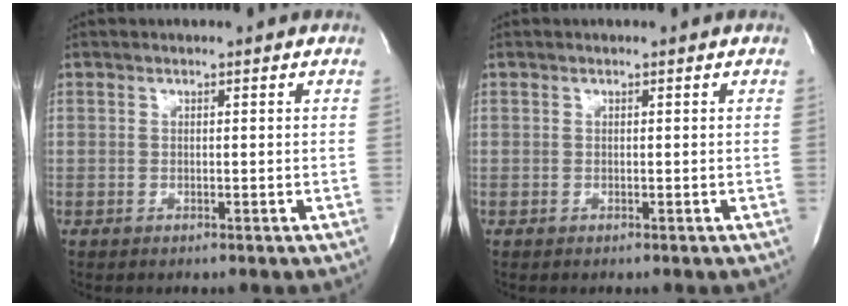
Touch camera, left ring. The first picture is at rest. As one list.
[{"total": 0.0}]